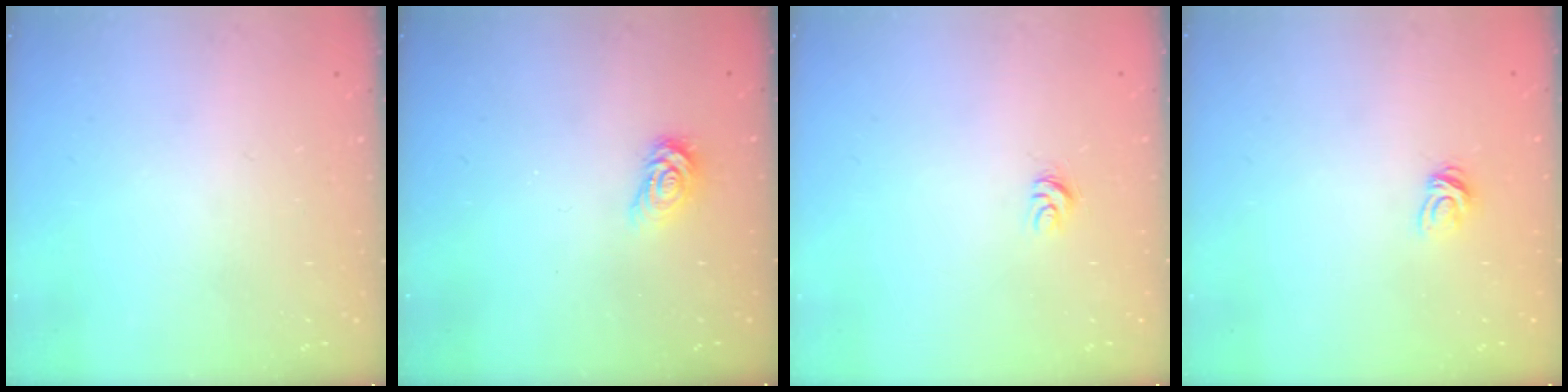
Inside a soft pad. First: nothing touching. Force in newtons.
{"total": 3.9, "press": 3.9, "slide": 0.4}
{"total": 4.2, "press": 4.2, "slide": 0.2}
{"total": 4.9, "press": 4.8, "slide": 0.4}